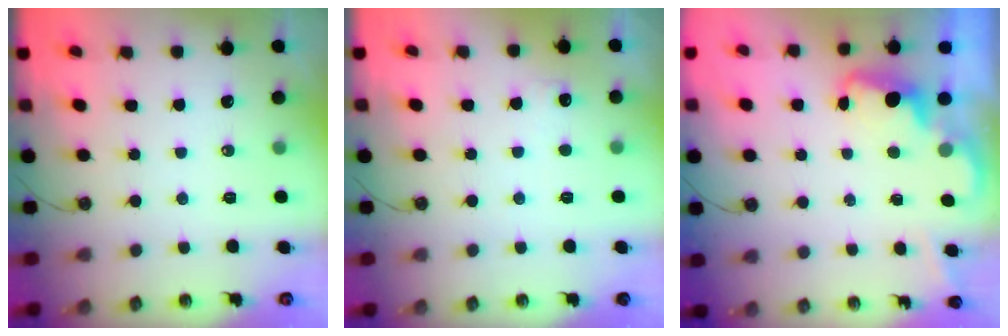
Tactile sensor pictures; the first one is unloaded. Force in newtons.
{"total": 4.3, "press": 4.1, "slide": 1.3}
{"total": 2.2, "press": 2.1, "slide": 0.5}